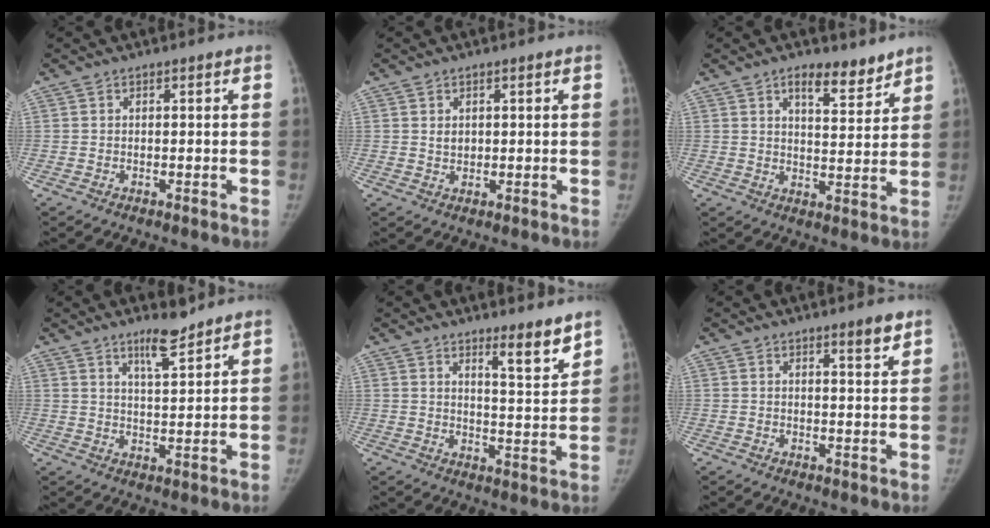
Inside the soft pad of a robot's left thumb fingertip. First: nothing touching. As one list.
[{"total": 1.6, "force": [0.5, 1.2, 0.9], "torque": [-0.008, -0.005, 0.013]}, {"total": 7.3, "force": [5.3, 2.9, 4.0], "torque": [-0.035, -0.037, 0.081]}, {"total": 5.8, "force": [4.6, 1.0, 3.4], "torque": [-0.046, -0.039, 0.075]}, {"total": 6.8, "force": [5.3, 0.9, 4.3], "torque": [-0.052, -0.049, 0.080]}, {"total": 3.5, "force": [2.5, 0.5, 2.3], "torque": [-0.028, -0.020, 0.038]}]